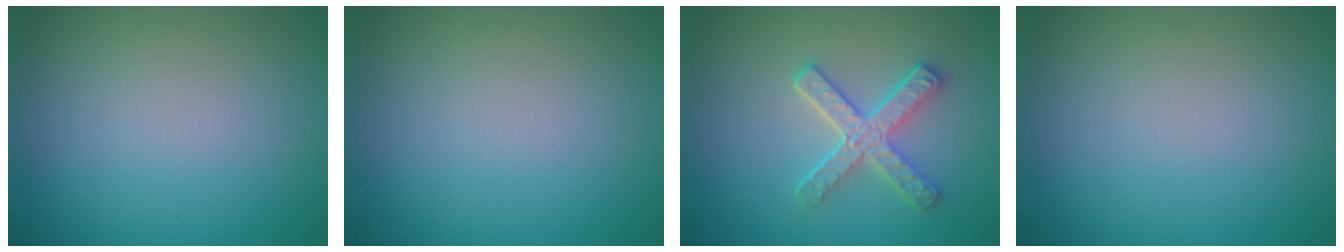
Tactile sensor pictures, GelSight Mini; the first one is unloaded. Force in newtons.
{"total": 0.0}
{"total": 3.7, "press": 3.2, "slide": 1.8}
{"total": 0.0}